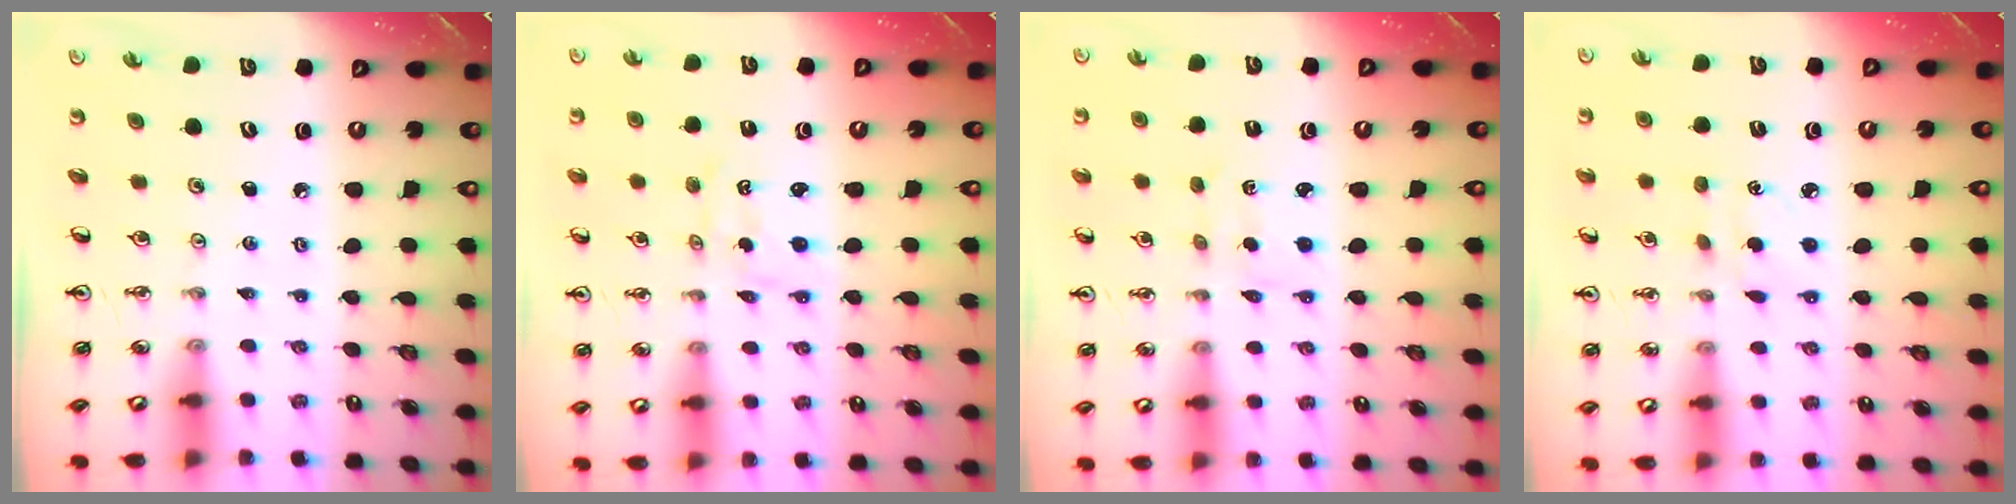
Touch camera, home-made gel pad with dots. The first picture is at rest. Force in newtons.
{"total": 1.1, "press": 0.7, "slide": 0.8}
{"total": 2.1, "press": 2.0, "slide": 0.6}
{"total": 3.4, "press": 3.3, "slide": 0.7}